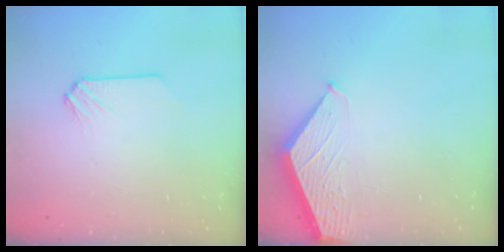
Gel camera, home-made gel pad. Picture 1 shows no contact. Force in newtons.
{"total": 1.9, "press": 1.9, "slide": 0.2}